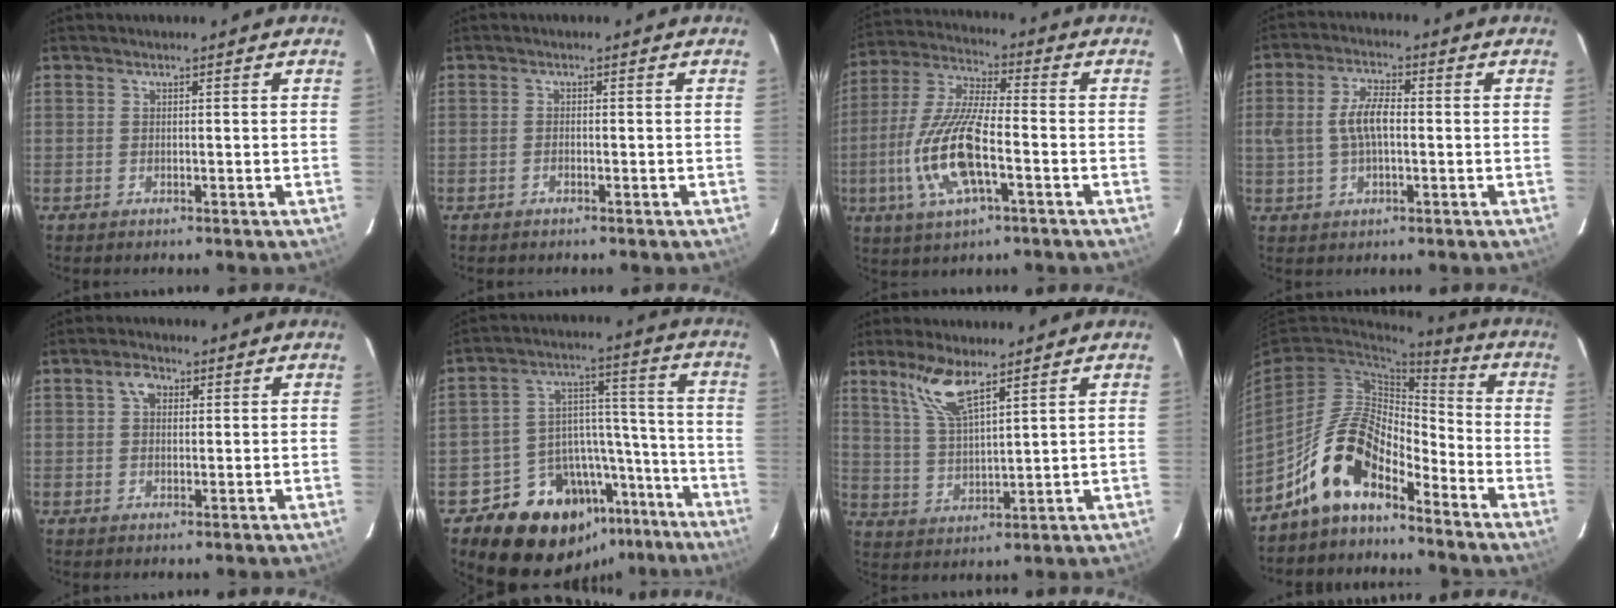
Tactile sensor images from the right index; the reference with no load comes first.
{"total": 0.6, "force": [-0.4, 0.3, 0.3], "torque": [-0.004, 0.002, -0.009]}
{"total": 14.9, "force": [-4.5, 4.5, 13.5], "torque": [-0.287, -0.007, -0.088]}
{"total": 6.5, "force": [-0.2, 3.2, 5.7], "torque": [-0.113, 0.010, 0.001]}
{"total": 3.0, "force": [1.0, 2.1, 1.8], "torque": [-0.031, 0.012, 0.018]}
{"total": 17.9, "force": [-13.2, 11.0, 5.1], "torque": [-0.091, 0.078, -0.174]}
{"total": 8.4, "force": [5.7, 2.1, 5.8], "torque": [-0.121, 0.004, 0.123]}
{"total": 11.9, "force": [-8.5, 4.7, 6.9], "torque": [-0.137, 0.022, -0.166]}